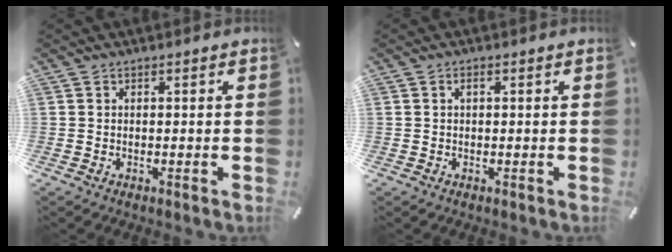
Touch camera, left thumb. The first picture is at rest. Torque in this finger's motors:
{"motor_torque": [0.23, 0.23, 0.00, -0.07, 0.00]}